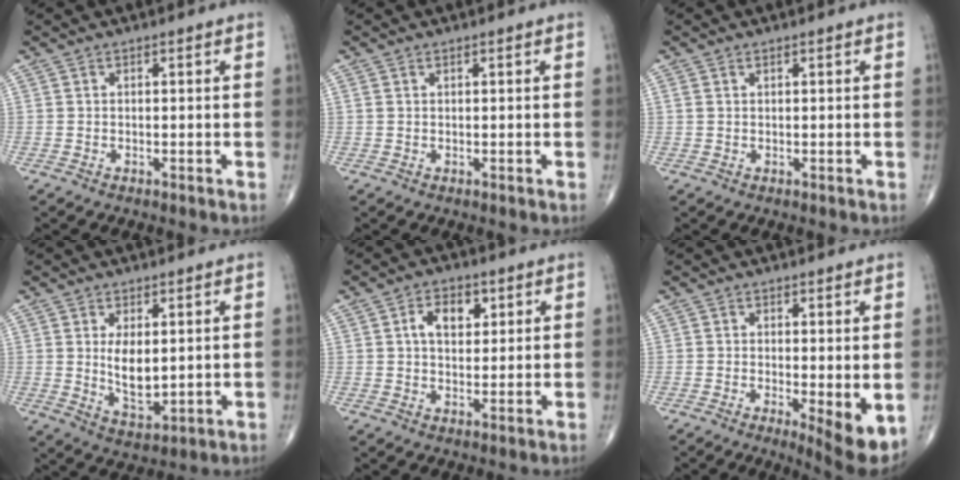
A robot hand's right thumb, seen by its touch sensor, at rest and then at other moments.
{"total": 0.6, "force": [0.4, 0.3, 0.4], "torque": [-0.010, 0.008, 0.009]}
{"total": 0.9, "force": [0.5, 0.4, 0.6], "torque": [-0.014, 0.009, 0.012]}
{"total": 7.0, "force": [1.1, 3.4, 5.9], "torque": [-0.088, -0.021, 0.033]}
{"total": 6.2, "force": [2.1, 3.9, 4.4], "torque": [-0.051, -0.002, 0.031]}
{"total": 6.4, "force": [-1.0, 1.7, 6.1], "torque": [-0.087, -0.019, -0.014]}